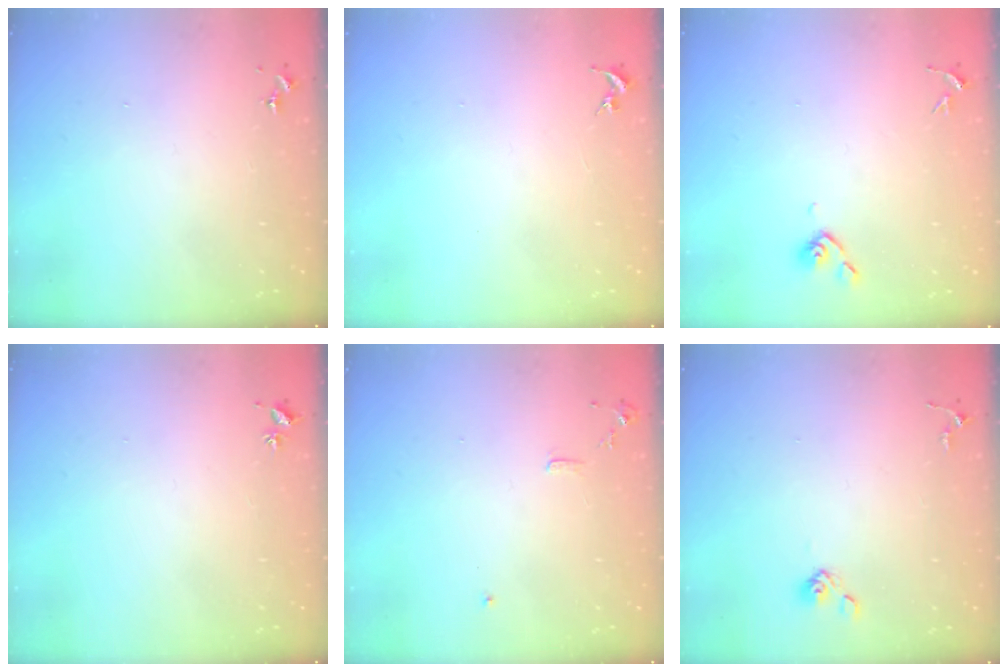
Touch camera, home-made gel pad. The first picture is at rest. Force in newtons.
{"total": 0.0}
{"total": 4.4, "press": 4.4, "slide": 0.7}
{"total": 2.0, "press": 2.0, "slide": 0.3}
{"total": 6.0, "press": 6.0, "slide": 0.7}
{"total": 3.9, "press": 3.6, "slide": 1.5}